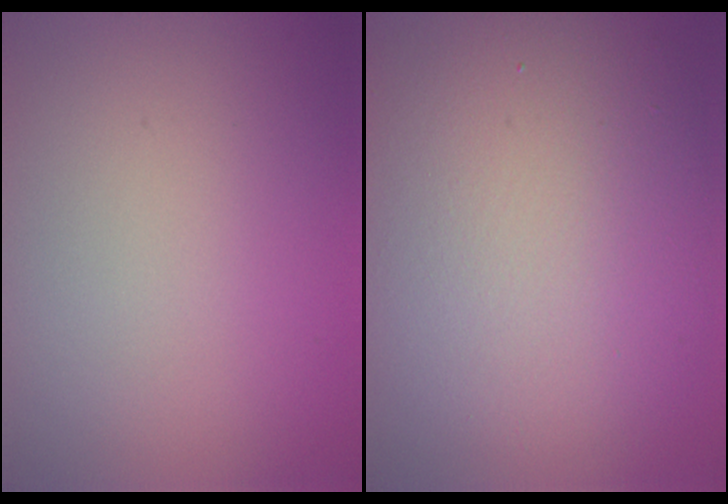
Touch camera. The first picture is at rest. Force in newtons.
{"total": 12.4, "press": 12.4, "slide": 0.9}